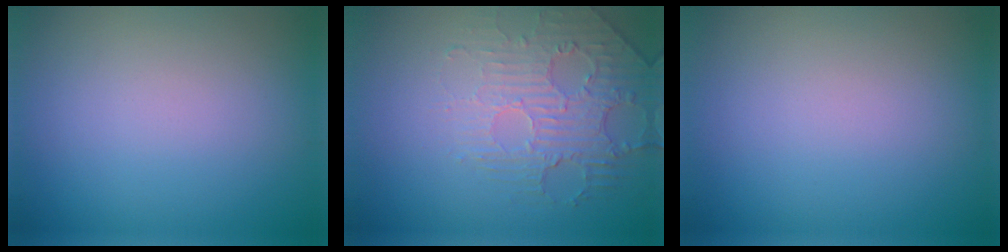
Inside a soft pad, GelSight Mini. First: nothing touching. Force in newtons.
{"total": 2.5, "press": 1.9, "slide": 1.6}
{"total": 0.0}